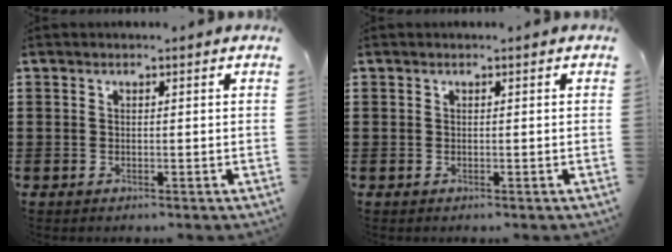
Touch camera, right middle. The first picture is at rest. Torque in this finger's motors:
{"motor_torque": [0.05, -0.07, 0.02, -0.01]}